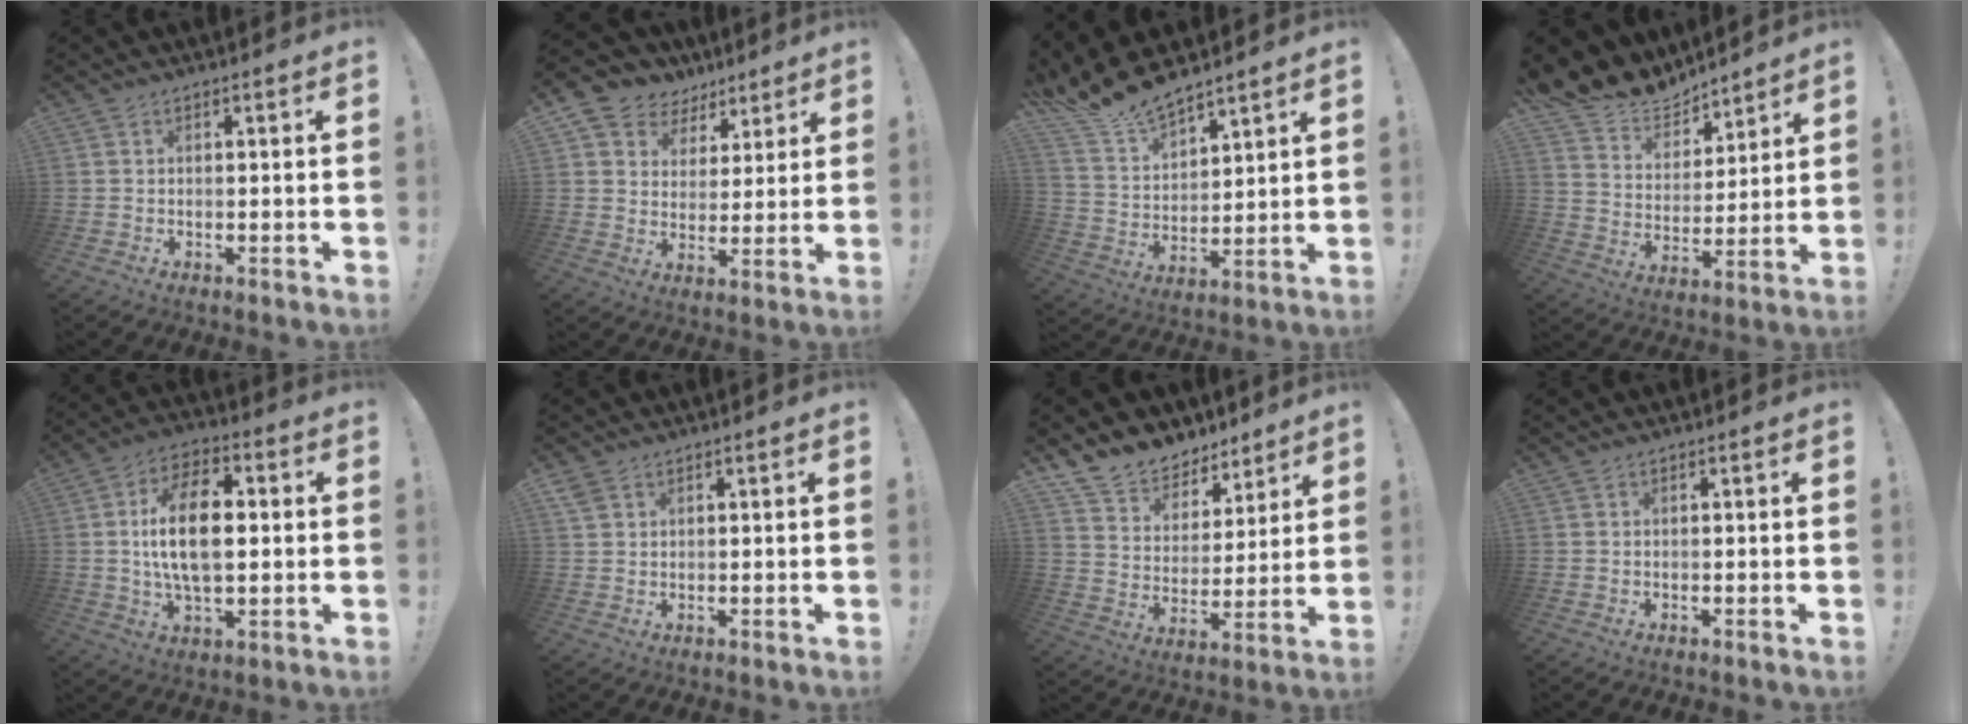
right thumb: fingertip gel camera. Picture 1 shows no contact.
{"total": 7.9, "force": [4.6, 6.4, 1.0], "torque": [-0.022, -0.035, 0.094]}
{"total": 12.3, "force": [11.6, 3.4, 2.7], "torque": [-0.080, -0.089, 0.215]}
{"total": 11.8, "force": [10.5, 5.2, 1.0], "torque": [-0.038, -0.094, 0.198]}
{"total": 15.5, "force": [0.9, 8.7, 12.8], "torque": [-0.220, 0.004, 0.009]}
{"total": 2.9, "force": [1.9, 1.8, 1.3], "torque": [-0.019, -0.007, 0.036]}
{"total": 11.3, "force": [9.4, 6.0, 1.7], "torque": [-0.045, -0.073, 0.180]}
{"total": 0.0}